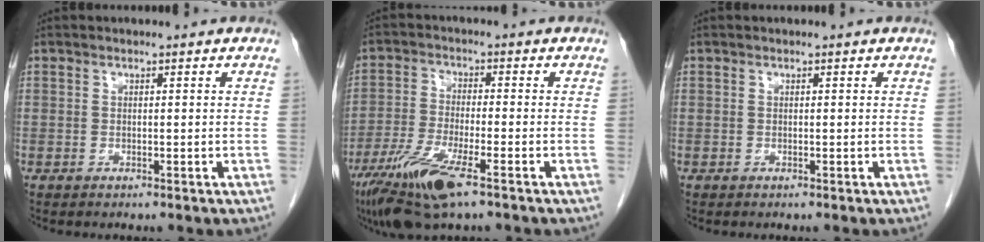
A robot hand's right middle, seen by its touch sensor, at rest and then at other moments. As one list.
[{"total": 10.2, "force": [-6.1, 1.4, 8.1], "torque": [-0.167, -0.026, -0.109]}, {"total": 0.0}]